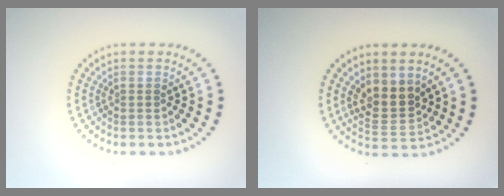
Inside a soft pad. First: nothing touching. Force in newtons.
{"total": 3.4, "press": 3.1, "slide": 1.4}